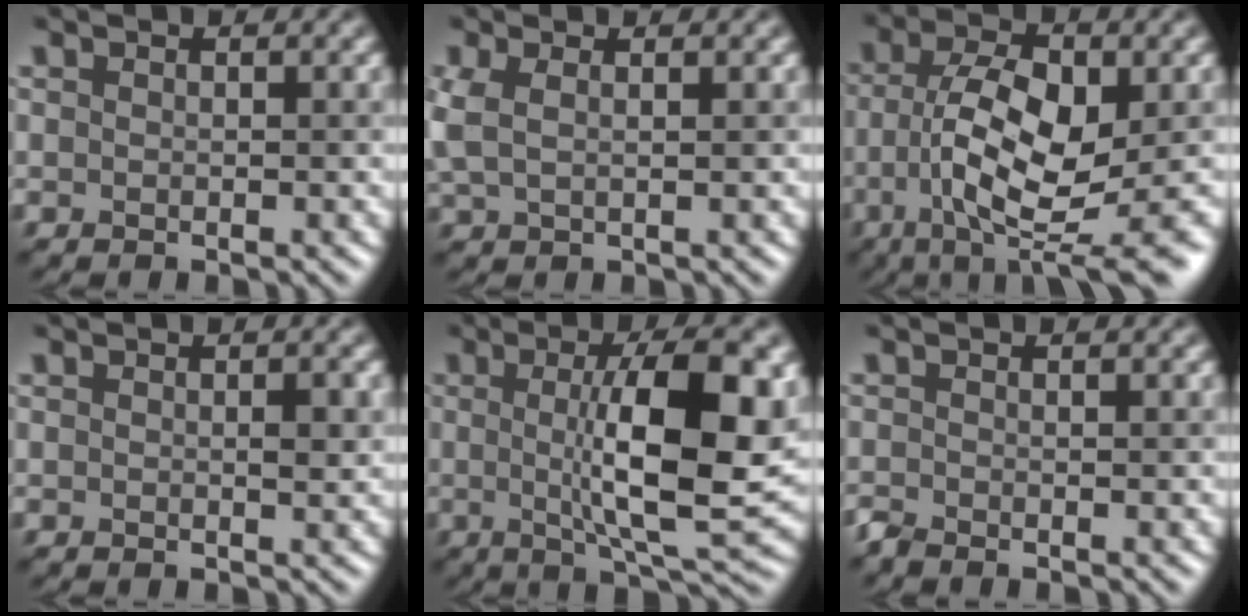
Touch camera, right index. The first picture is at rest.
{"total": 2.1, "force": [0.5, 1.0, 1.8], "torque": [-0.055, 0.005, 0.011]}
{"total": 9.5, "force": [-2.2, 3.4, 8.6], "torque": [-0.143, 0.004, -0.041]}
{"total": 1.1, "force": [0.1, 0.4, 1.0], "torque": [-0.017, 0.002, 0.002]}
{"total": 10.9, "force": [0.8, 2.7, 10.5], "torque": [-0.151, -0.001, 0.015]}
{"total": 1.0, "force": [-1.0, -0.1, 0.2], "torque": [-0.005, -0.006, -0.022]}